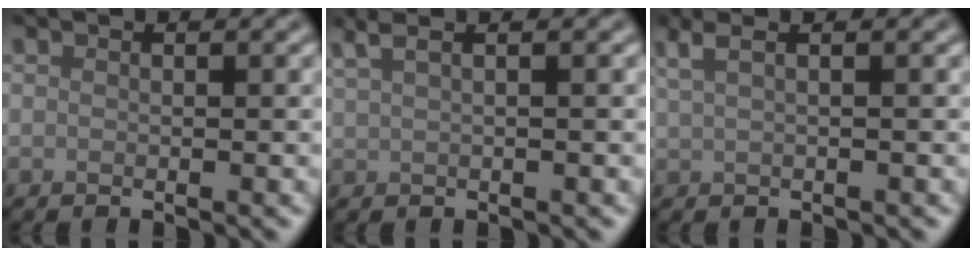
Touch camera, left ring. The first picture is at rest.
{"total": 3.8, "force": [2.4, 1.7, 2.4], "torque": [-0.030, 0.022, 0.015]}
{"total": 3.3, "force": [1.9, 1.4, 2.4], "torque": [-0.032, 0.016, 0.009]}